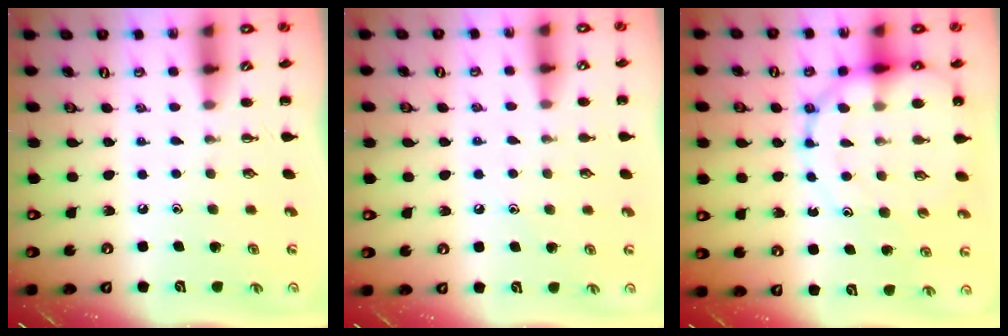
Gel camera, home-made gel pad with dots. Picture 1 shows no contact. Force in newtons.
{"total": 6.9, "press": 6.6, "slide": 2.2}
{"total": 14.1, "press": 13.7, "slide": 3.4}